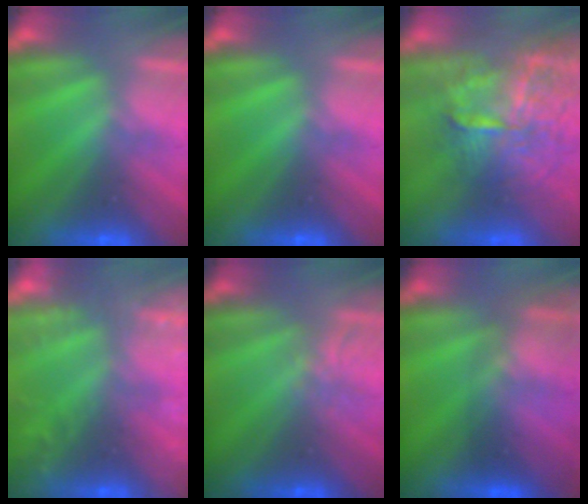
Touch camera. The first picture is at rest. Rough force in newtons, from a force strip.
{"total": 0.0}
{"total": 7.2}
{"total": 7.9}
{"total": 1.8}
{"total": 2.9}